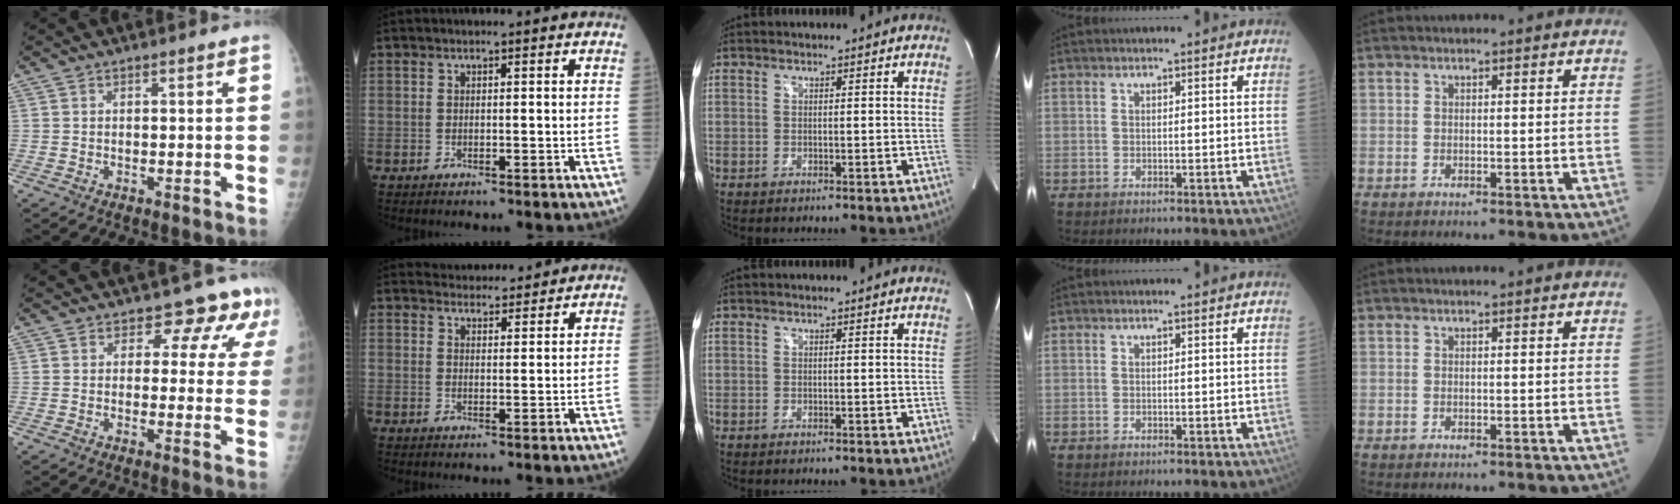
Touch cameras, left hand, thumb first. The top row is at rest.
{"thumb": {"total": 8.3, "force": [6.6, 4.7, 1.8], "torque": [0.030, -0.029, 0.052]}, "index": {"total": 5.7, "force": [5.5, 1.3, 0.6], "torque": [-0.007, 0.014, 0.075]}}